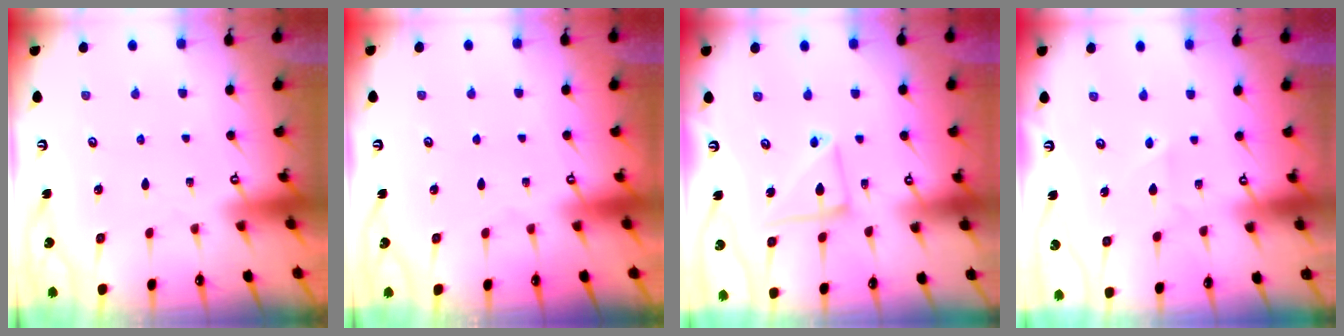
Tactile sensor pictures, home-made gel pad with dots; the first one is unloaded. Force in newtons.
{"total": 0.0}
{"total": 10.3, "press": 10.3, "slide": 1.0}
{"total": 3.0, "press": 2.9, "slide": 0.5}